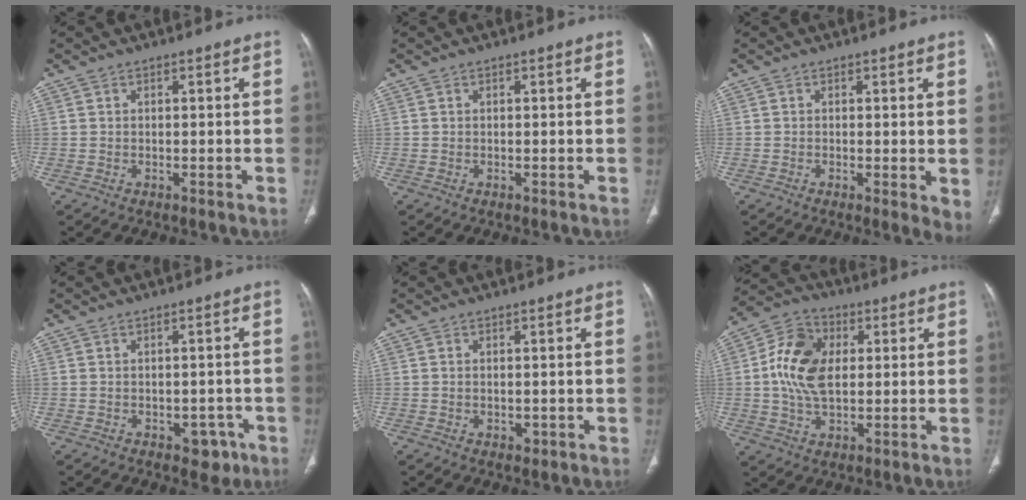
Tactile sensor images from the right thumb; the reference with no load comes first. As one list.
[{"total": 0.0}, {"total": 3.5, "force": [-0.2, 1.0, 3.3], "torque": [-0.044, -0.012, -0.008]}, {"total": 5.1, "force": [-2.5, 3.5, 2.8], "torque": [-0.003, 0.018, -0.025]}, {"total": 1.3, "force": [-0.2, 0.9, 0.8], "torque": [-0.009, -0.002, 0.001]}, {"total": 12.4, "force": [1.4, 8.3, 9.1], "torque": [-0.162, 0.009, 0.021]}]